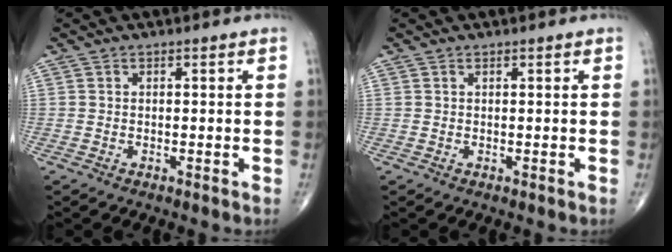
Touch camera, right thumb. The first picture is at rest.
{"total": 0.0}